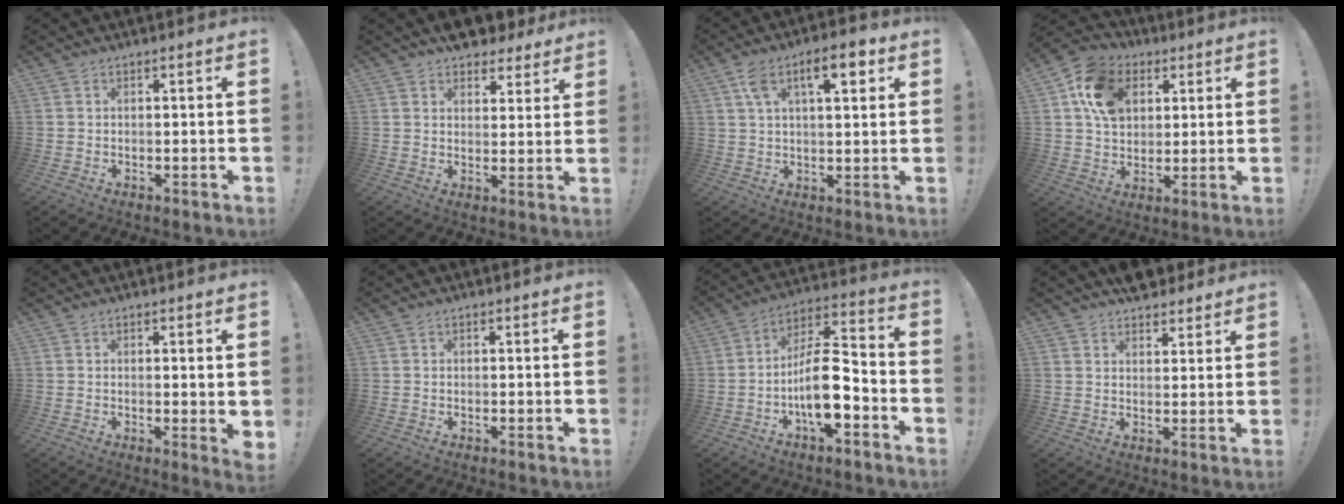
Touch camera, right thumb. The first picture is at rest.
{"total": 7.1, "force": [6.0, 3.5, 1.4], "torque": [-0.017, -0.044, 0.113]}
{"total": 10.3, "force": [4.6, 4.3, 8.2], "torque": [-0.115, -0.005, 0.073]}
{"total": 14.5, "force": [5.2, 11.2, 7.6], "torque": [-0.109, -0.011, 0.103]}
{"total": 2.6, "force": [0.9, 0.5, 2.4], "torque": [-0.026, -0.005, 0.014]}
{"total": 0.0}
{"total": 14.8, "force": [-4.8, 6.2, 12.6], "torque": [-0.230, 0.027, -0.076]}
{"total": 5.7, "force": [4.8, 2.9, 1.0], "torque": [0.000, -0.031, 0.087]}